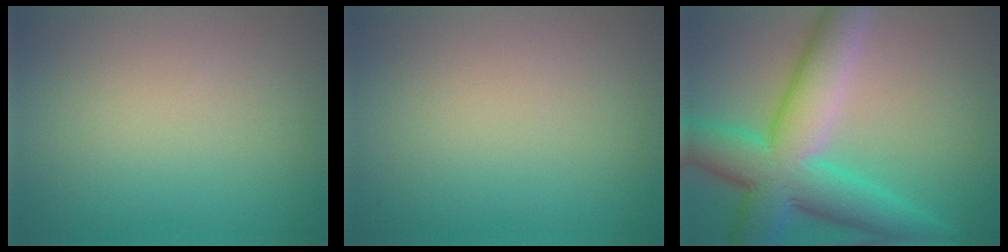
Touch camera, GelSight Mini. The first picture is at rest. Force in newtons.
{"total": 0.0}
{"total": 10.5, "press": 10.5, "slide": 0.3}